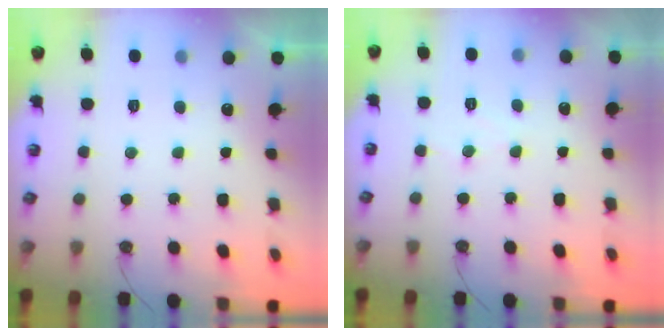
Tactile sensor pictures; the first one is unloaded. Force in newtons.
{"total": 3.9, "press": 3.9, "slide": 0.4}